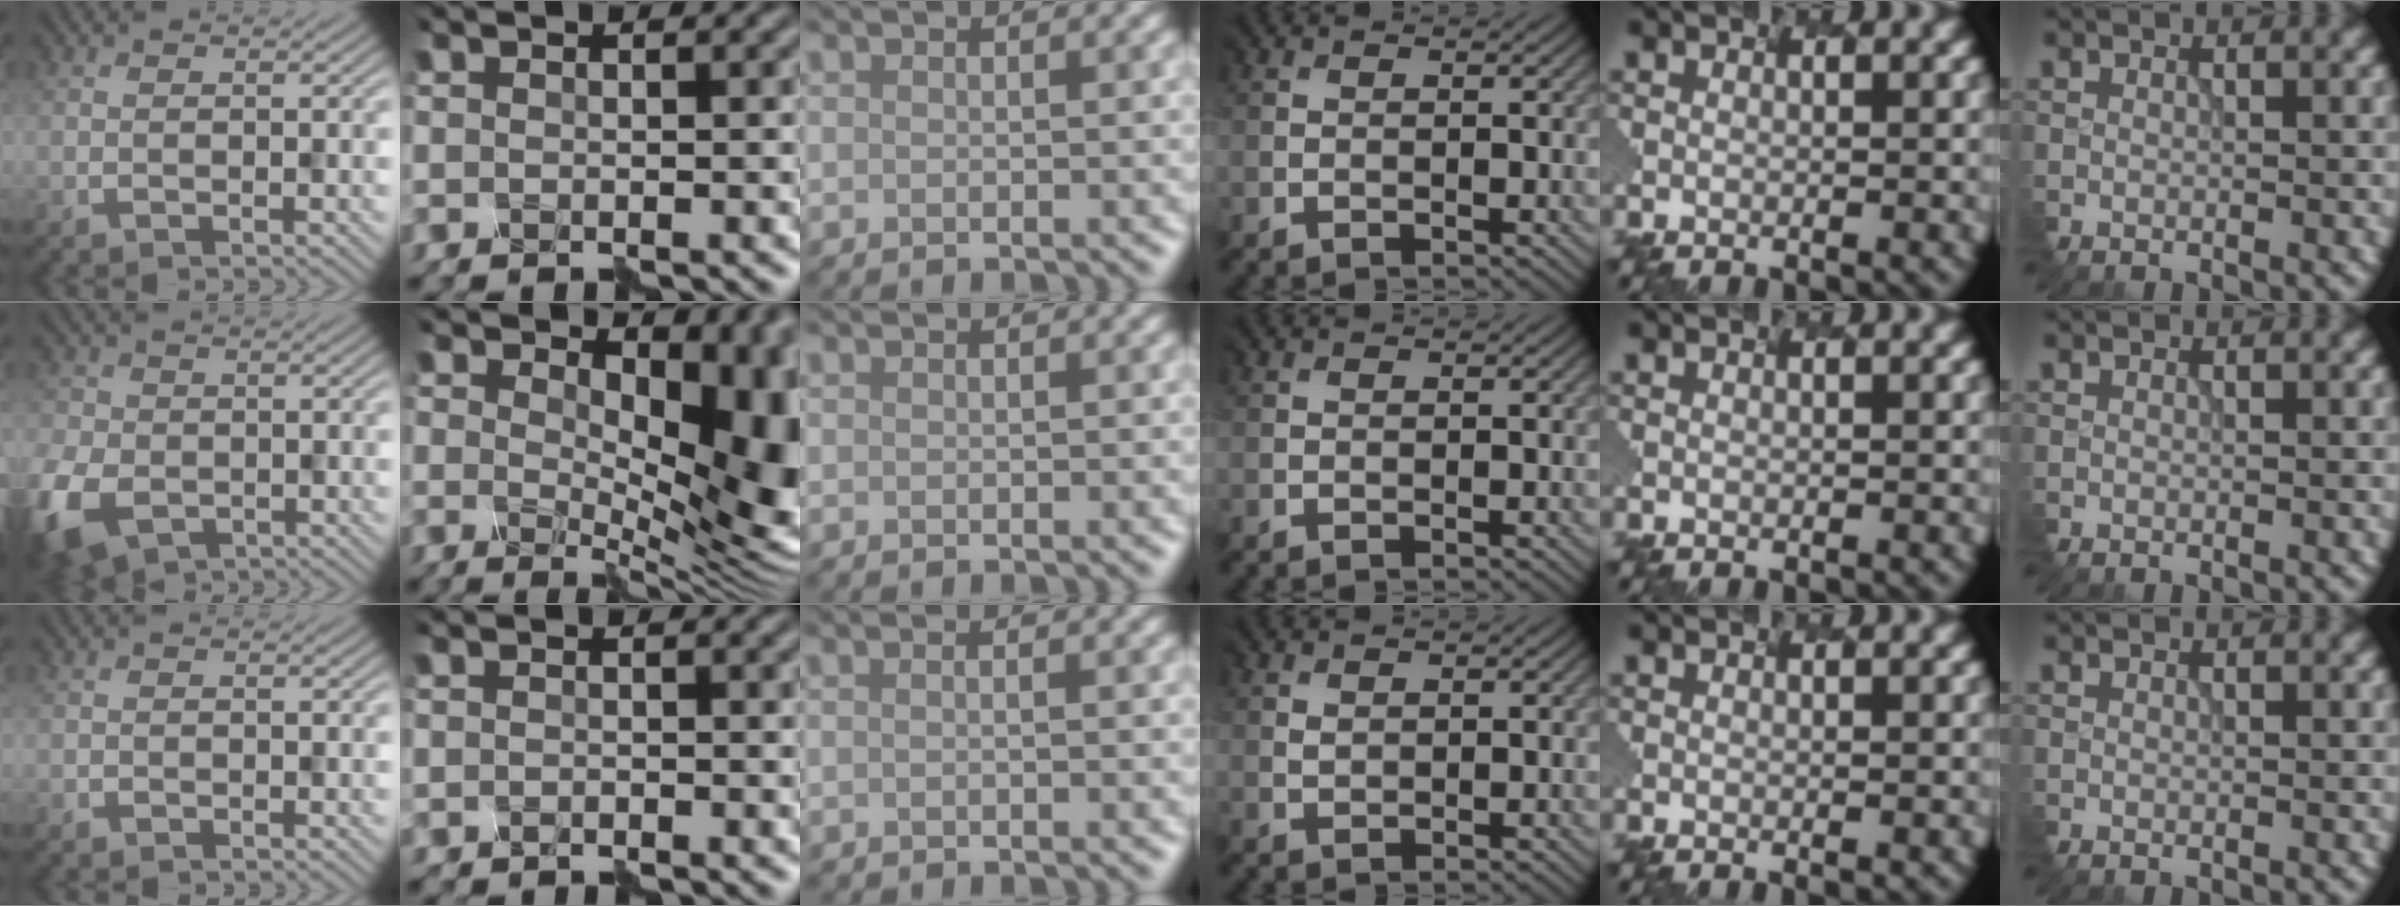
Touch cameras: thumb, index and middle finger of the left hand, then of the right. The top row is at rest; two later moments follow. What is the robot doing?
{"motion": "disassemble", "object": "velcro strap"}